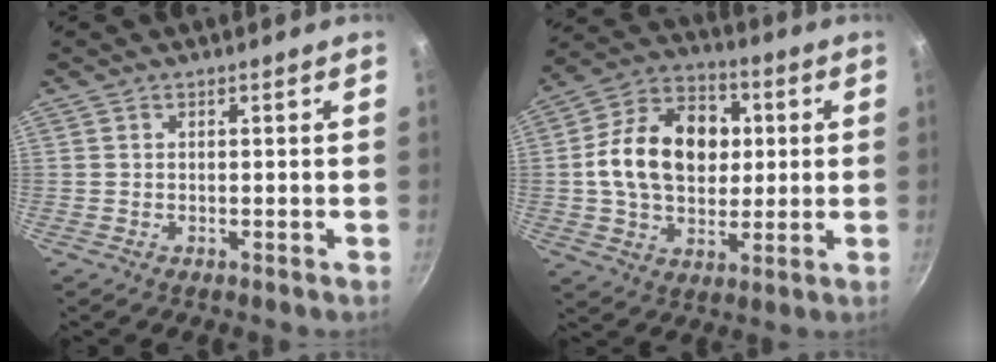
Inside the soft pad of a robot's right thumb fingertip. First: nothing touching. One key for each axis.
{"total": 18.5, "fx": 2.0, "fy": 13.4, "fz": 12.6, "tx": -0.176, "ty": 0.021, "tz": 0.022}